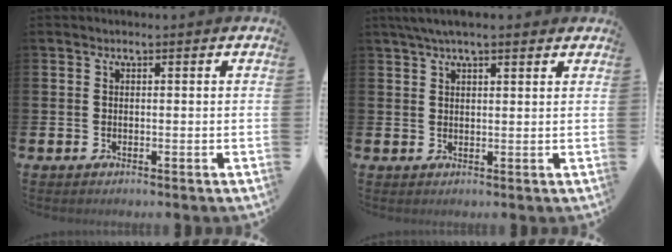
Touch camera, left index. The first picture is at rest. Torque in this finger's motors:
{"motor_torque": [0.15, -1.16, 0.92, 0.21]}